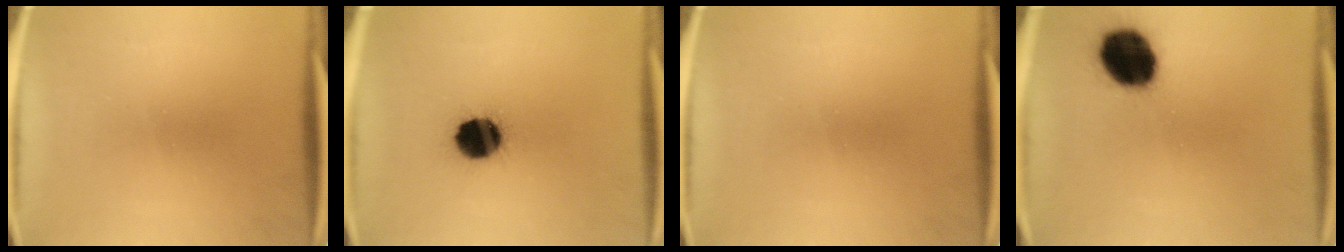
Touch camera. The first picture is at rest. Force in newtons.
{"total": 12.5}
{"total": 0.0}
{"total": 15.7}